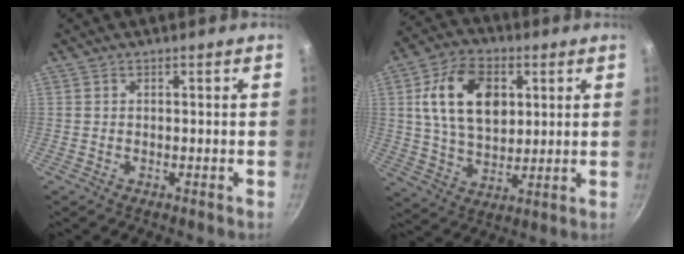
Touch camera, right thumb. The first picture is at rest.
{"total": 15.5, "force": [4.0, 10.2, 10.9], "torque": [-0.168, -0.003, 0.069]}